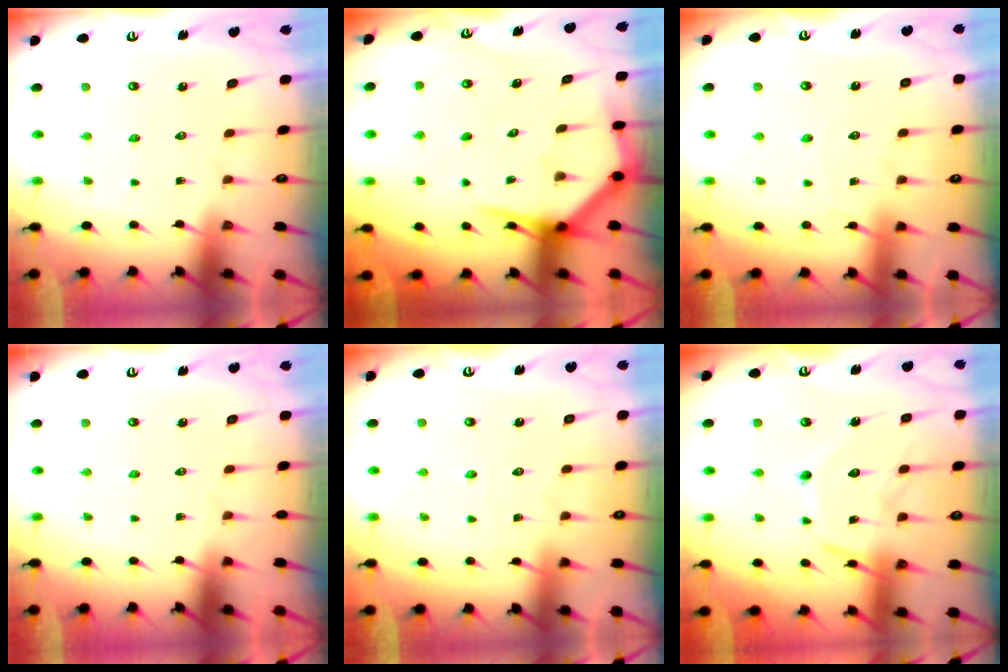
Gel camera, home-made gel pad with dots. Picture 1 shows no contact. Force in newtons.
{"total": 6.4, "press": 6.4, "slide": 0.7}
{"total": 2.8, "press": 2.8, "slide": 0.4}
{"total": 0.0}
{"total": 4.2, "press": 4.1, "slide": 0.5}
{"total": 15.8, "press": 15.7, "slide": 1.4}